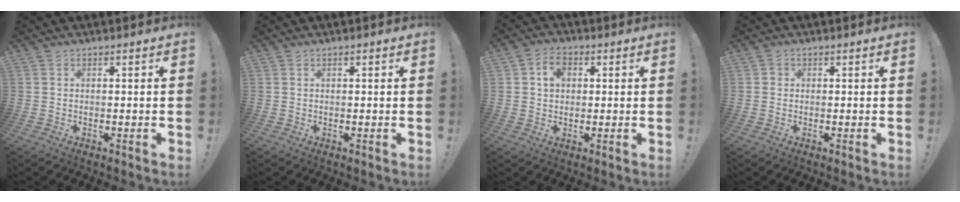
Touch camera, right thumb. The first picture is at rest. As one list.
[{"total": 0.0}, {"total": 5.3, "force": [1.7, 4.1, 3.0], "torque": [-0.042, 0.002, 0.028]}, {"total": 0.9, "force": [0.1, 0.9, 0.2], "torque": [-0.001, 0.002, 0.002]}]